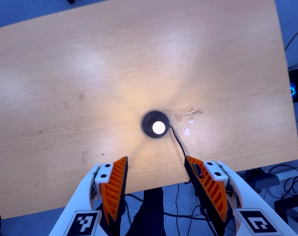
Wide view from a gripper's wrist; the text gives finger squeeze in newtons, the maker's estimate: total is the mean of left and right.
{"total": 0.0}